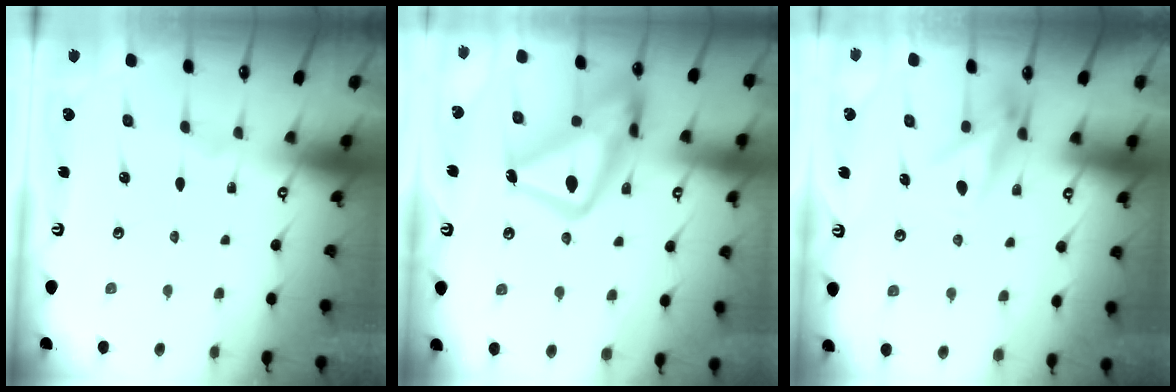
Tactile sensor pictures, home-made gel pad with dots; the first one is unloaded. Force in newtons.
{"total": 19.5, "press": 19.4, "slide": 1.7}
{"total": 9.0, "press": 9.0, "slide": 0.7}